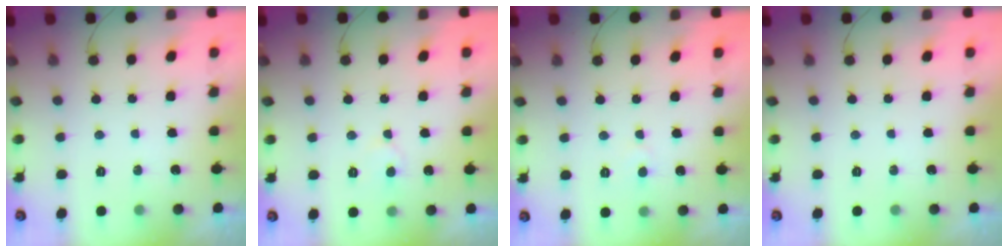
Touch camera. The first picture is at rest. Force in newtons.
{"total": 4.1, "press": 4.1, "slide": 0.3}
{"total": 3.3, "press": 3.2, "slide": 0.3}
{"total": 0.0}